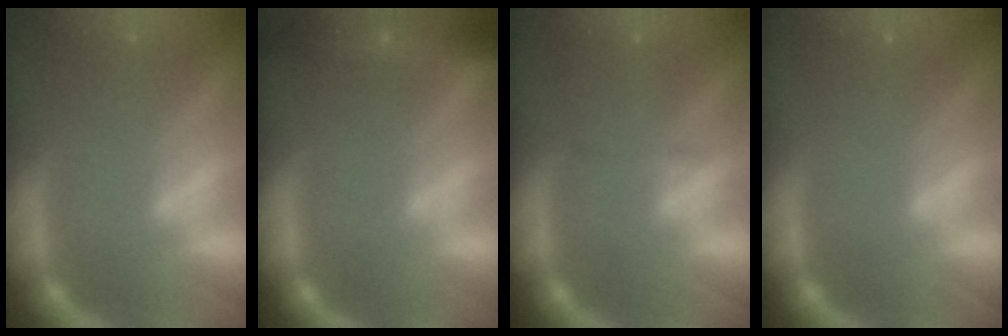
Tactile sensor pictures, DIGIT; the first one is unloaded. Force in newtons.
{"total": 9.0}
{"total": 0.9}
{"total": 0.0}